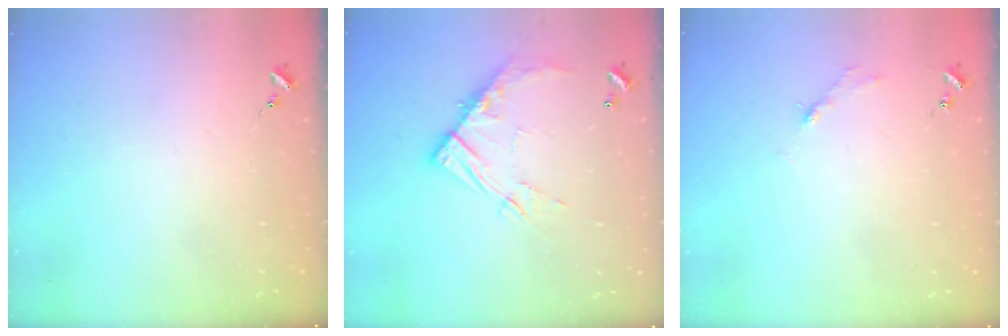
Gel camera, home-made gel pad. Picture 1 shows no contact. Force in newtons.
{"total": 12.4, "press": 12.3, "slide": 1.2}
{"total": 2.7, "press": 2.7, "slide": 0.4}